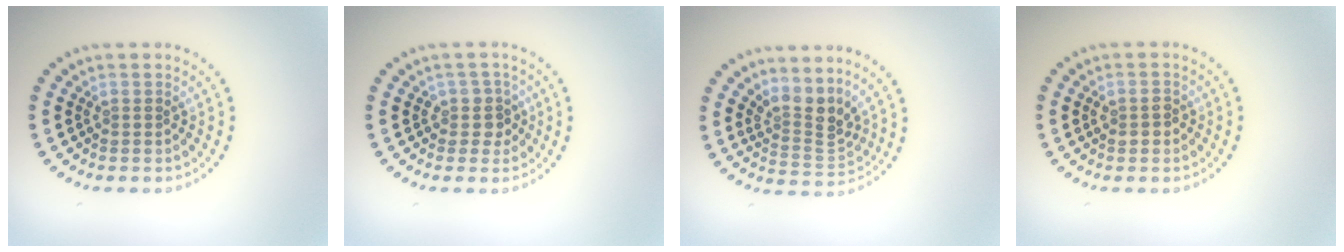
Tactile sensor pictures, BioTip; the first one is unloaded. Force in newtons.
{"total": 2.1, "press": 1.8, "slide": 1.1}
{"total": 3.2, "press": 2.2, "slide": 2.3}
{"total": 1.5, "press": 1.5, "slide": 0.1}